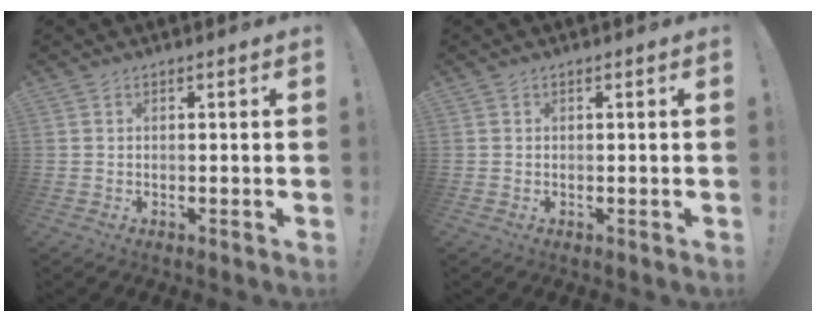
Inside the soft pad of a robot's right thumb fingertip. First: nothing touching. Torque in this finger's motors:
{"motor_torque": [0.03, -0.19, -0.07, 0.15, -0.05]}